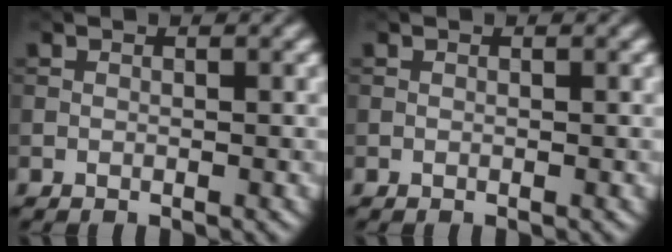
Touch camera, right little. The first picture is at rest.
{"total": 0.0}